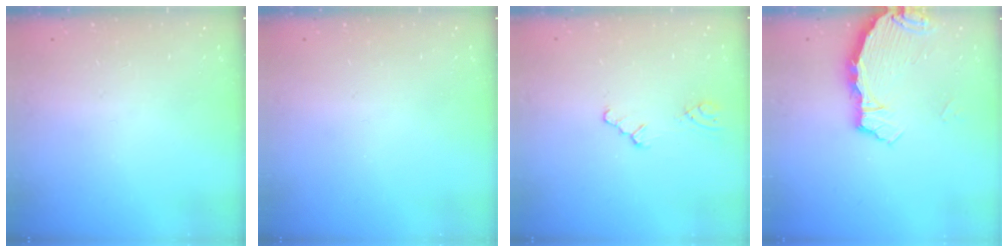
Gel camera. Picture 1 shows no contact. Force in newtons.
{"total": 0.0}
{"total": 1.2, "press": 1.1, "slide": 0.2}
{"total": 3.7, "press": 3.6, "slide": 0.5}